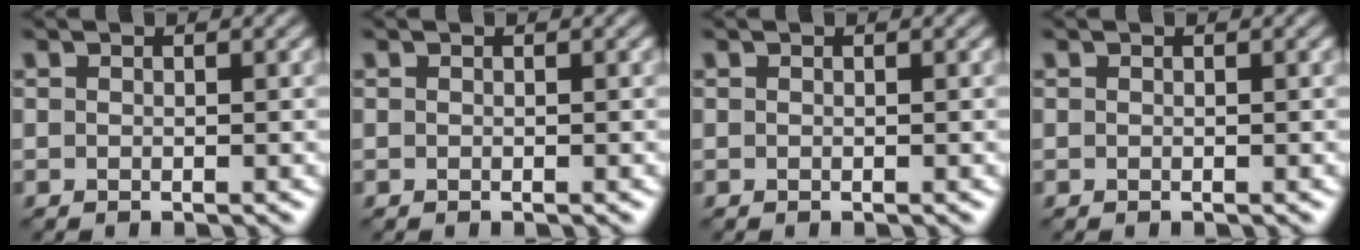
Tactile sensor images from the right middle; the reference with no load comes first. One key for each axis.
{"total": 0.0}
{"total": 0.0}
{"total": 0.0}